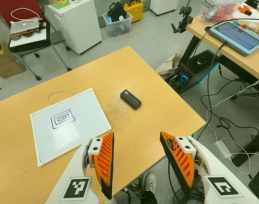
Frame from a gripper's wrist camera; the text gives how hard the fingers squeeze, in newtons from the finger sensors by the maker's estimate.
{"total": 0.0}